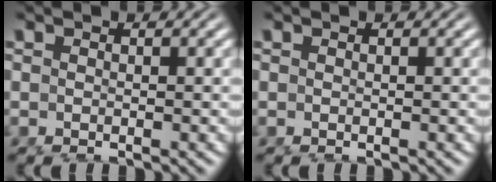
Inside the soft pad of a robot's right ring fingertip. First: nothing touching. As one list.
[{"total": 0.0}]